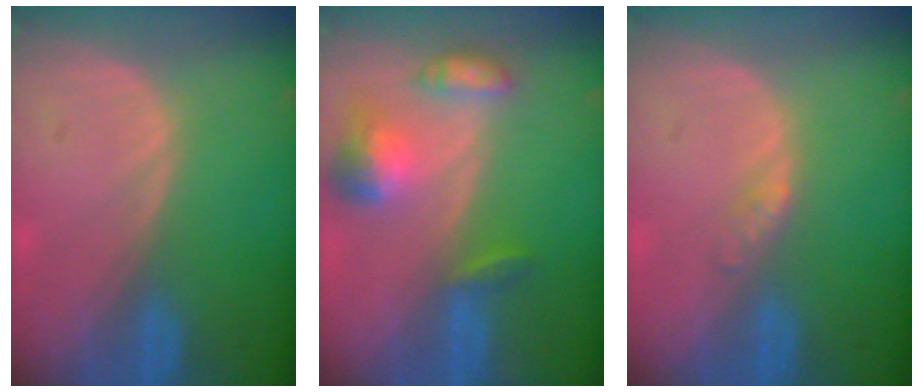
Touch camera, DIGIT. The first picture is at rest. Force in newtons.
{"total": 7.1, "press": 6.6, "slide": 2.6}
{"total": 1.4, "press": 1.4, "slide": 0.1}